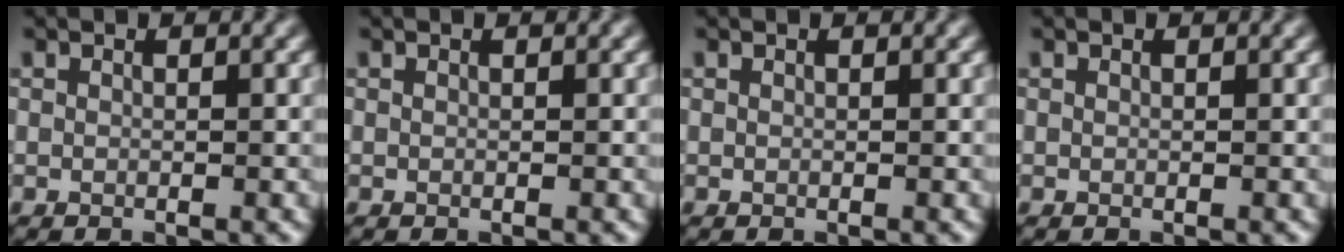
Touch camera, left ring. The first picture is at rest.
{"total": 0.0}
{"total": 0.0}
{"total": 0.0}